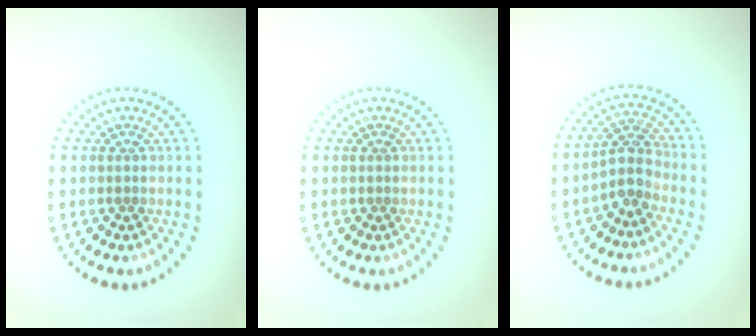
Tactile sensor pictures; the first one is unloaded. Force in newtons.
{"total": 0.0}
{"total": 2.9, "press": 2.2, "slide": 1.8}